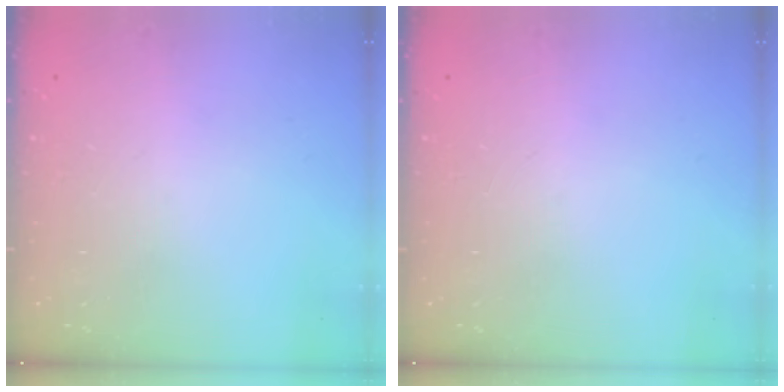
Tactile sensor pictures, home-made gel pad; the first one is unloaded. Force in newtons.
{"total": 0.0}